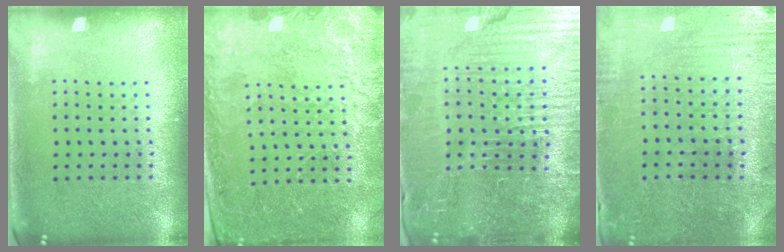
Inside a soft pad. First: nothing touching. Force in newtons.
{"total": 2.5, "press": 2.5, "slide": 0.5}
{"total": 7.1, "press": 6.3, "slide": 3.3}
{"total": 0.6, "press": 0.5, "slide": 0.3}